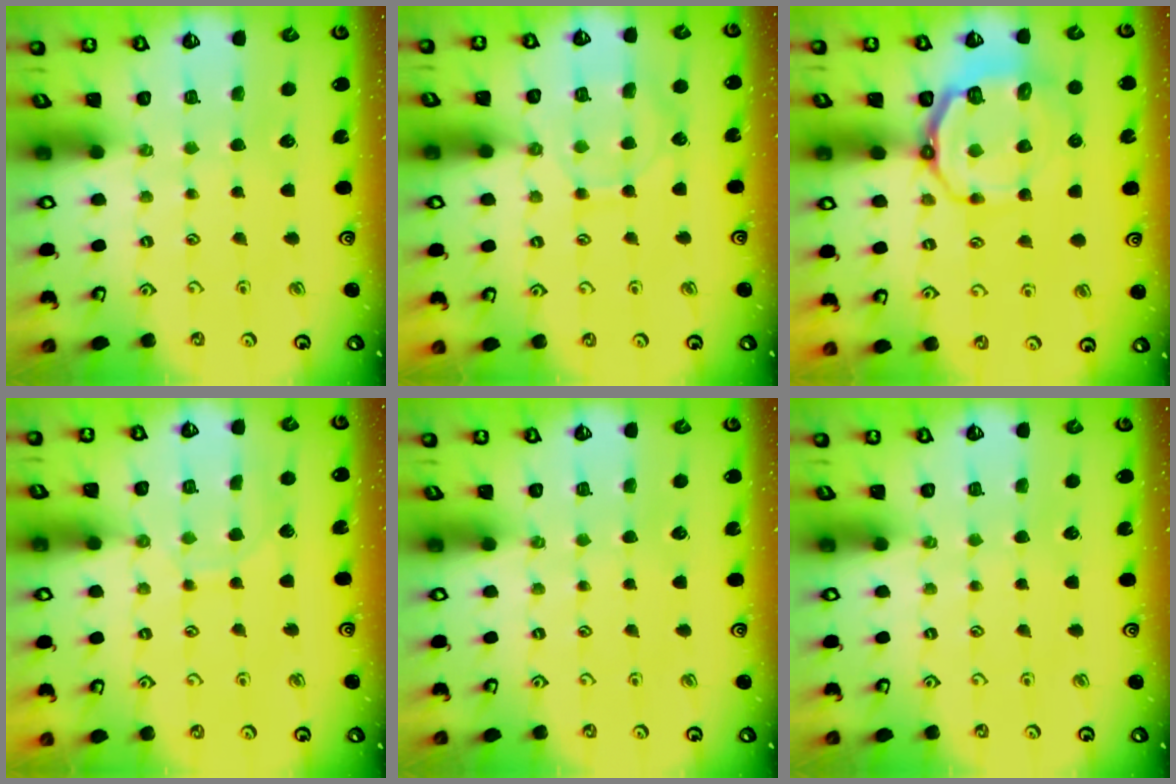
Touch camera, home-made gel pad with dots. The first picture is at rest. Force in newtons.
{"total": 8.2, "press": 8.2, "slide": 0.8}
{"total": 11.7, "press": 11.2, "slide": 3.5}
{"total": 5.7, "press": 5.7, "slide": 0.4}
{"total": 0.0}
{"total": 0.0}